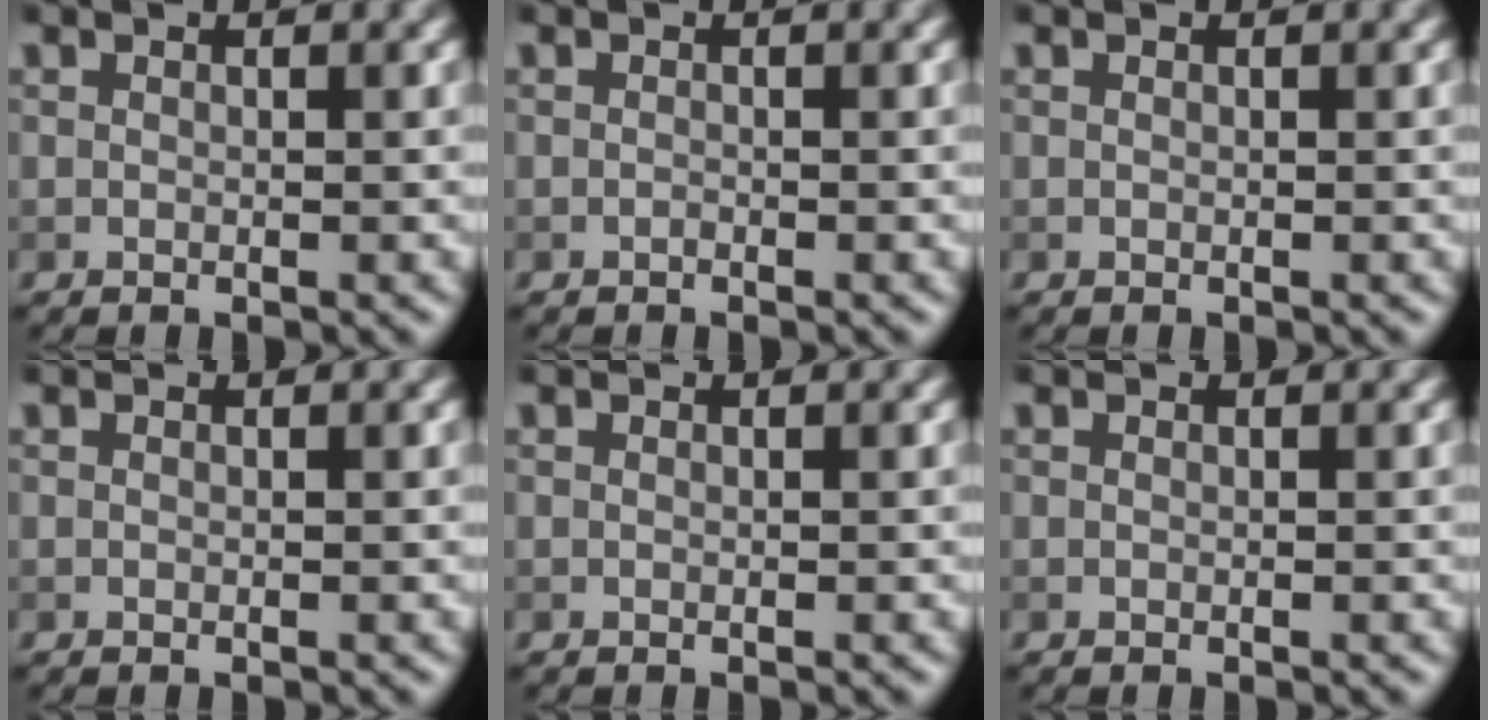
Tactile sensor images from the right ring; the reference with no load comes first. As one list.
[{"total": 0.0}, {"total": 0.0}, {"total": 0.0}, {"total": 0.0}, {"total": 0.0}]